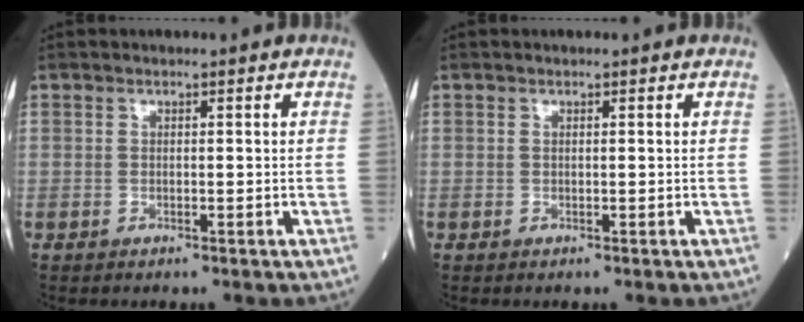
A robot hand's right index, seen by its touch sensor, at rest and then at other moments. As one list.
[{"total": 0.0}]